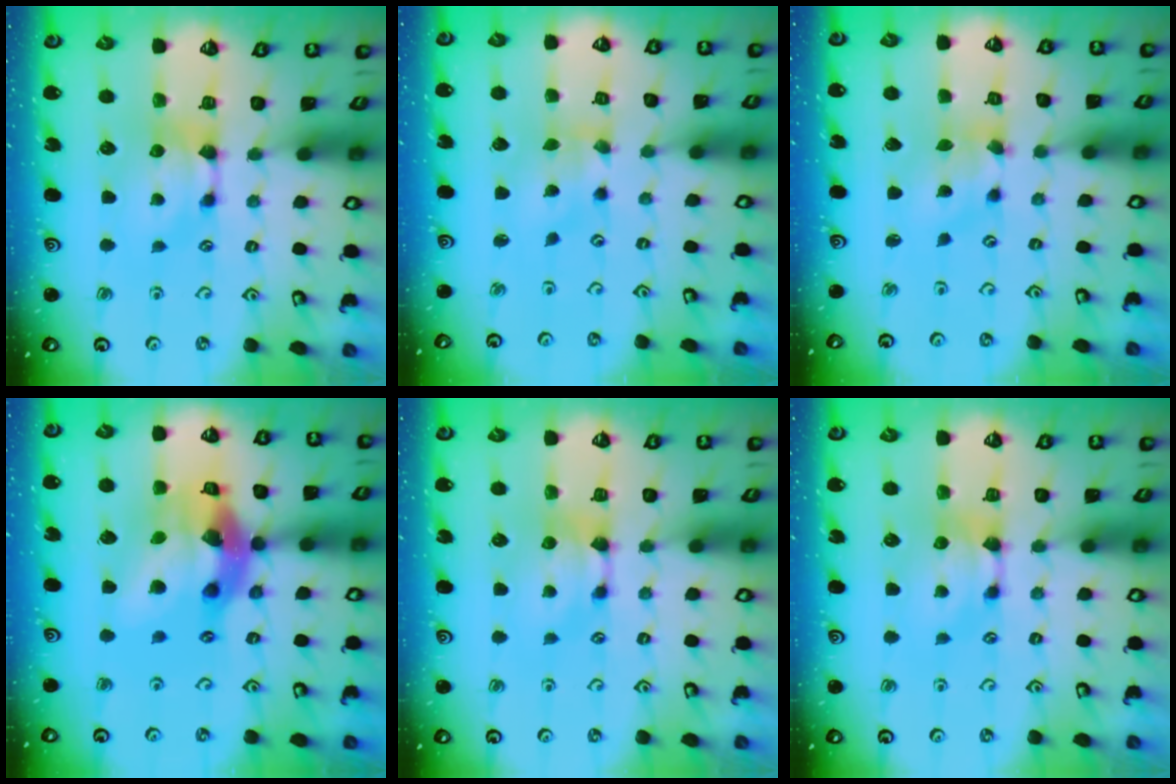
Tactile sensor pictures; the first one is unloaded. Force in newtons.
{"total": 1.3, "press": 0.6, "slide": 1.2}
{"total": 2.5, "press": 2.1, "slide": 1.5}
{"total": 13.8, "press": 13.5, "slide": 2.9}
{"total": 0.0}
{"total": 0.0}